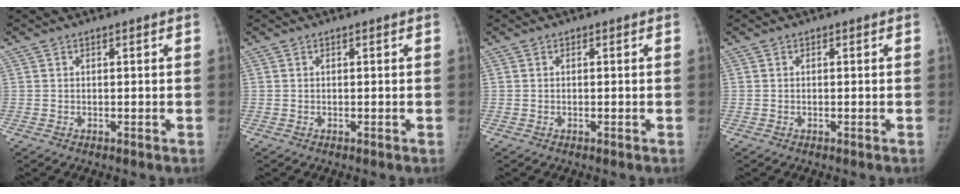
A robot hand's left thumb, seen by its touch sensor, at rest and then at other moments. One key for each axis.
{"total": 0.0}
{"total": 0.0}
{"total": 0.0}